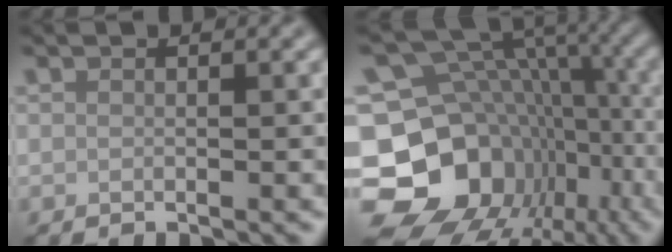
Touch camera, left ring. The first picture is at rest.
{"total": 17.5, "force": [-6.5, 13.8, 8.6], "torque": [-0.171, 0.013, -0.084]}